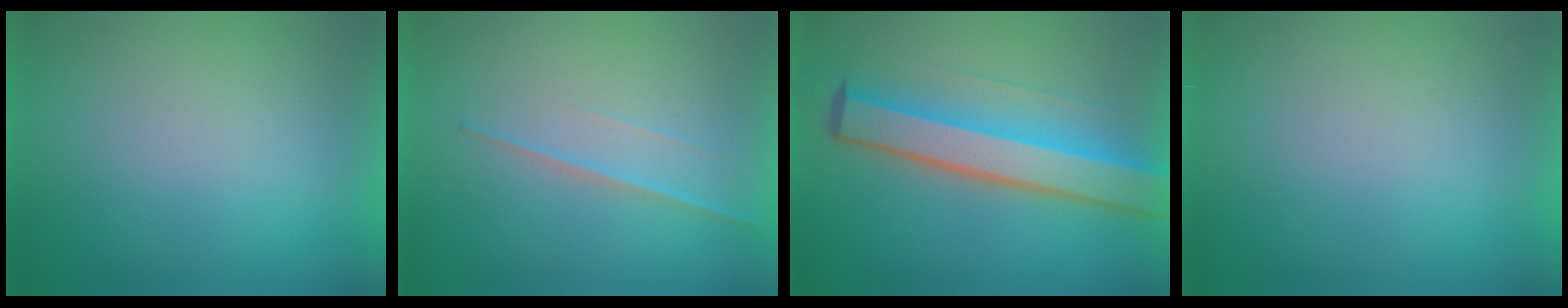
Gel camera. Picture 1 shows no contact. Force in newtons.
{"total": 2.0}
{"total": 8.0}
{"total": 1.1}